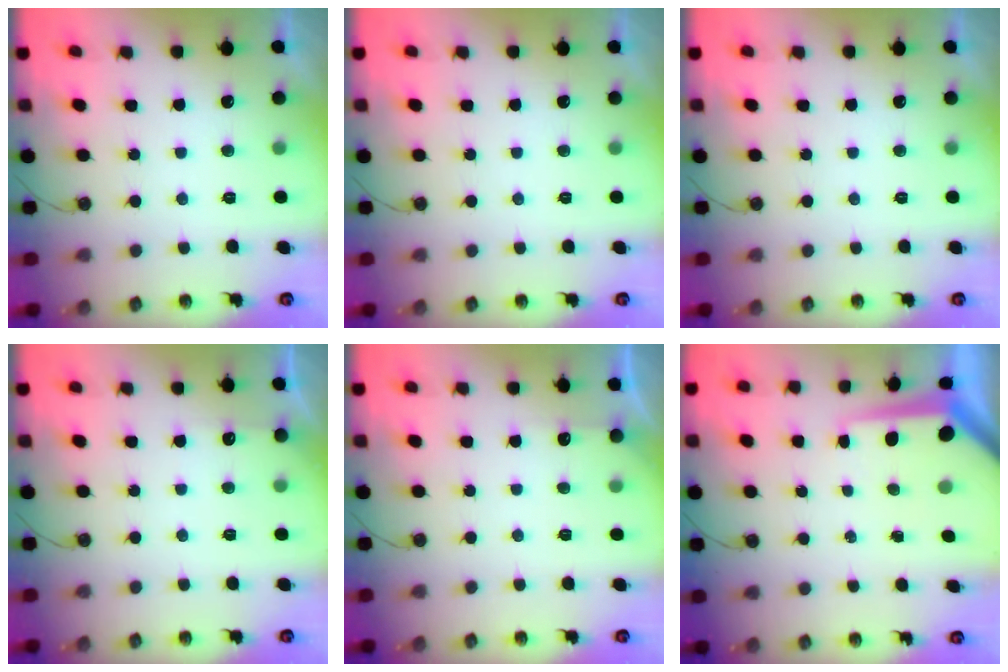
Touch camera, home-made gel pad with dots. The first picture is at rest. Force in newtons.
{"total": 0.0}
{"total": 0.0}
{"total": 3.0, "press": 2.9, "slide": 0.4}
{"total": 2.9, "press": 2.9, "slide": 0.3}
{"total": 7.4, "press": 7.4, "slide": 0.7}